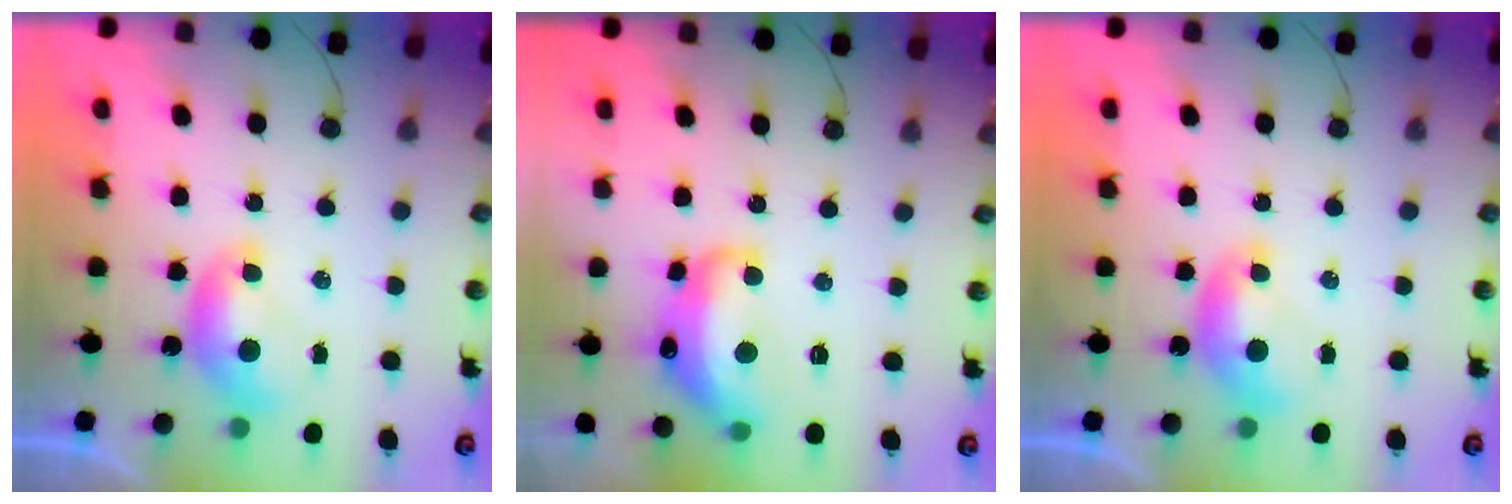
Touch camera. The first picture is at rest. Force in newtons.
{"total": 9.0, "press": 9.0, "slide": 1.0}
{"total": 0.0}